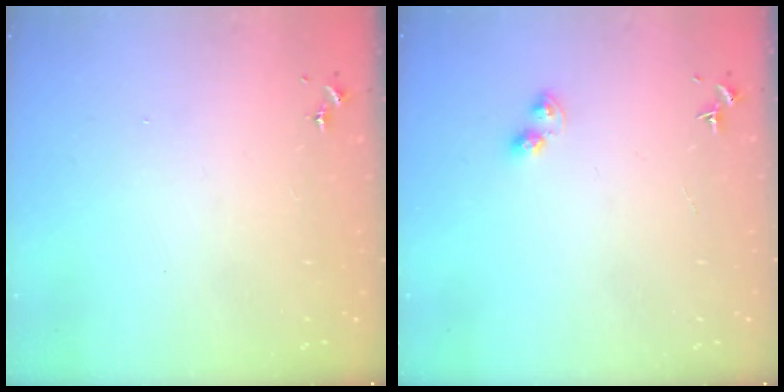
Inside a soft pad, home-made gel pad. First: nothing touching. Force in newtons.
{"total": 3.5, "press": 3.4, "slide": 0.4}